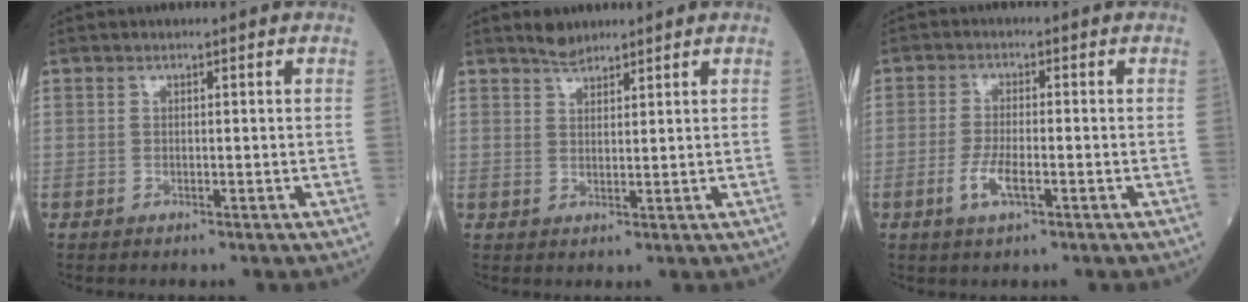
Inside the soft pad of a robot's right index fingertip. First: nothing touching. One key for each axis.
{"total": 2.6, "fx": 2.4, "fy": 0.7, "fz": 0.6, "tx": -0.012, "ty": 0.002, "tz": 0.043}
{"total": 4.0, "fx": -1.5, "fy": 1.0, "fz": 3.6, "tx": -0.078, "ty": -0.002, "tz": -0.026}